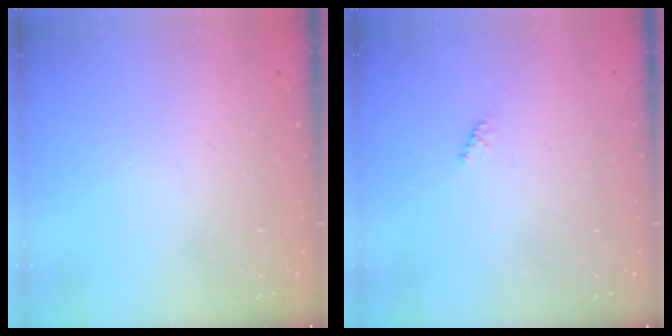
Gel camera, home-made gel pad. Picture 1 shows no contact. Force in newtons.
{"total": 1.6, "press": 1.5, "slide": 0.4}